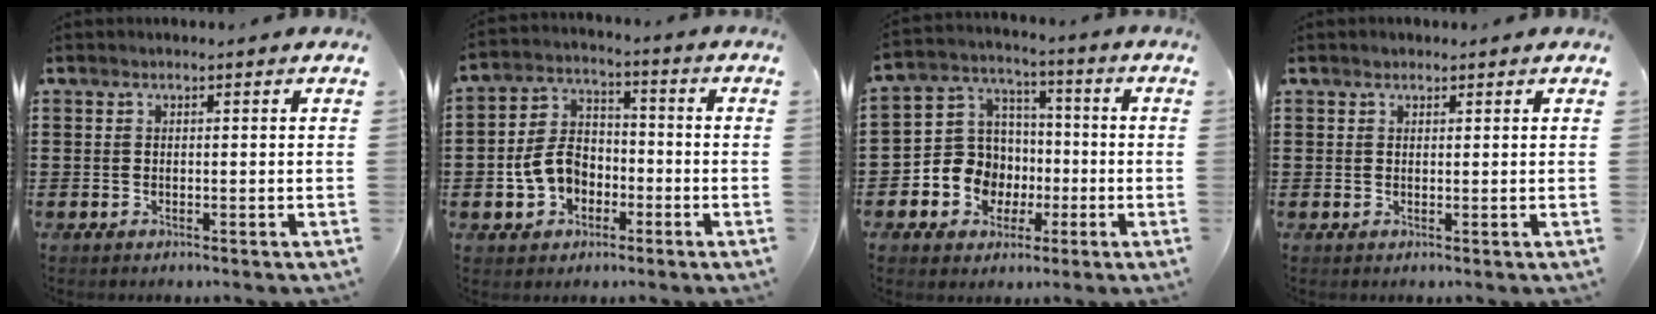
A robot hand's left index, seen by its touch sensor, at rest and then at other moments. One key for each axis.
{"total": 7.3, "fx": -2.2, "fy": 5.8, "fz": 3.9, "tx": -0.104, "ty": 0.015, "tz": -0.047}
{"total": 8.0, "fx": -2.2, "fy": 7.3, "fz": 2.2, "tx": -0.088, "ty": 0.012, "tz": -0.044}
{"total": 0.8, "fx": 0.6, "fy": 0.4, "fz": 0.1, "tx": -0.004, "ty": 0.002, "tz": 0.013}